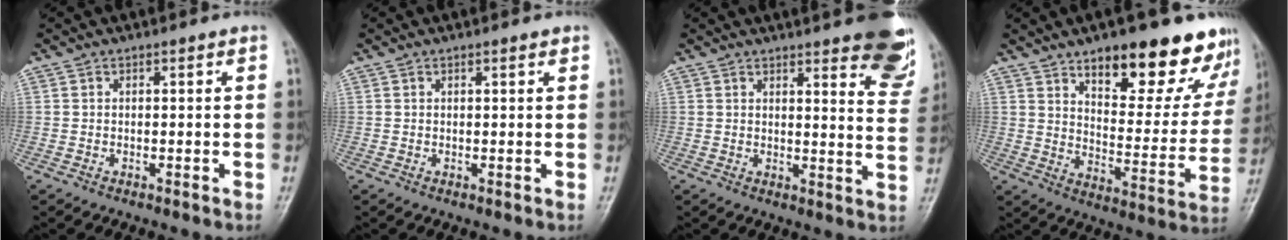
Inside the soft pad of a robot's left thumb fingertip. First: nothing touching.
{"total": 0.9, "force": [0.6, 0.1, 0.6], "torque": [-0.007, -0.003, 0.009]}
{"total": 15.4, "force": [10.5, 4.0, 10.5], "torque": [-0.094, -0.059, 0.113]}
{"total": 22.2, "force": [15.0, 8.4, 14.0], "torque": [-0.127, -0.080, 0.211]}